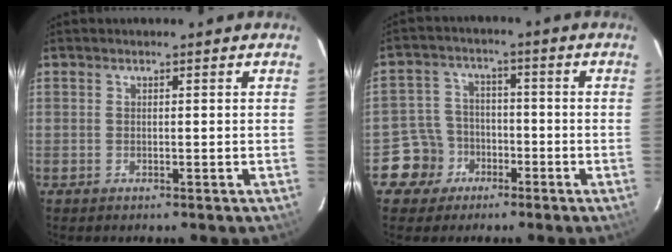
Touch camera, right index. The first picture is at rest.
{"total": 7.1, "force": [-3.6, 6.1, 0.3], "torque": [-0.026, 0.029, -0.061]}